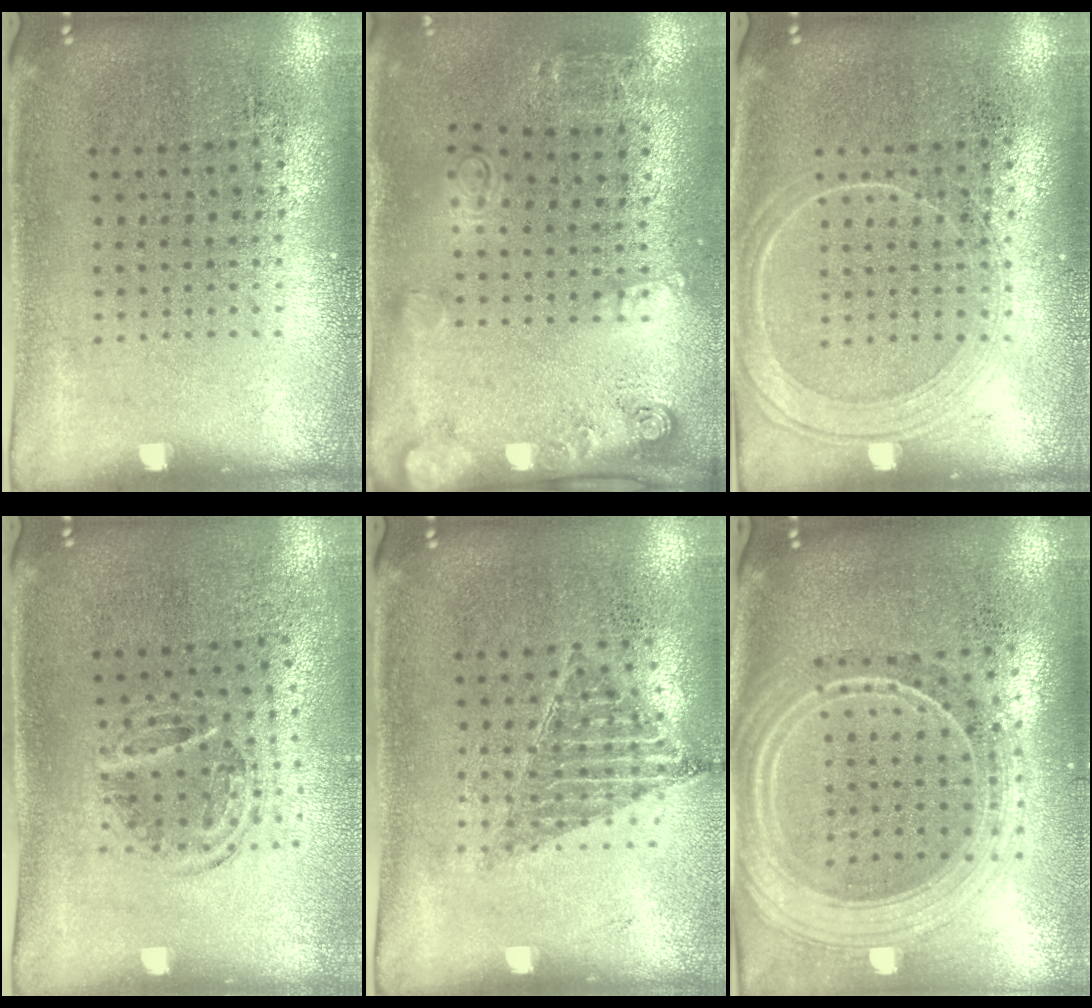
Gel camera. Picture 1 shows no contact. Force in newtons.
{"total": 2.1, "press": 1.3, "slide": 1.6}
{"total": 2.2, "press": 2.1, "slide": 0.4}
{"total": 1.1, "press": 1.0, "slide": 0.2}
{"total": 0.8, "press": 0.8, "slide": 0.1}
{"total": 2.5, "press": 2.2, "slide": 1.3}